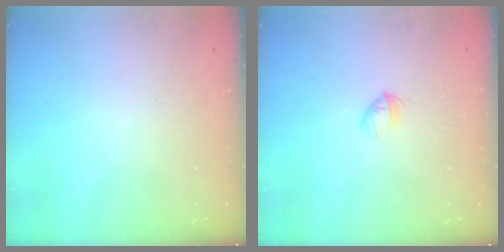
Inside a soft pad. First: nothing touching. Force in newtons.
{"total": 2.8, "press": 2.6, "slide": 0.9}